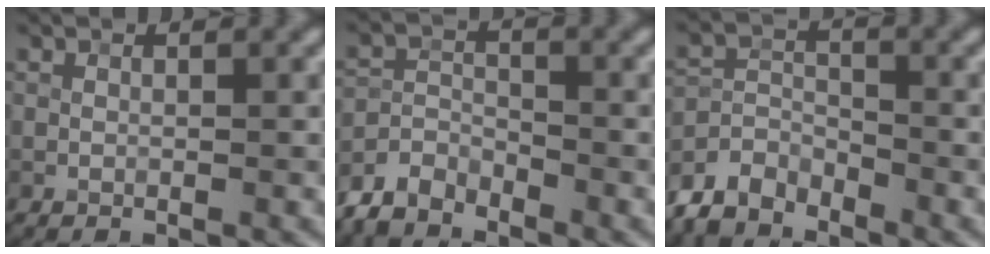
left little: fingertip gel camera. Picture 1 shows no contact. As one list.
[{"total": 3.1, "force": [-2.8, 1.2, 0.5], "torque": [-0.009, 0.001, -0.069]}, {"total": 3.9, "force": [-3.4, 1.7, 0.7], "torque": [-0.012, -0.001, -0.080]}]